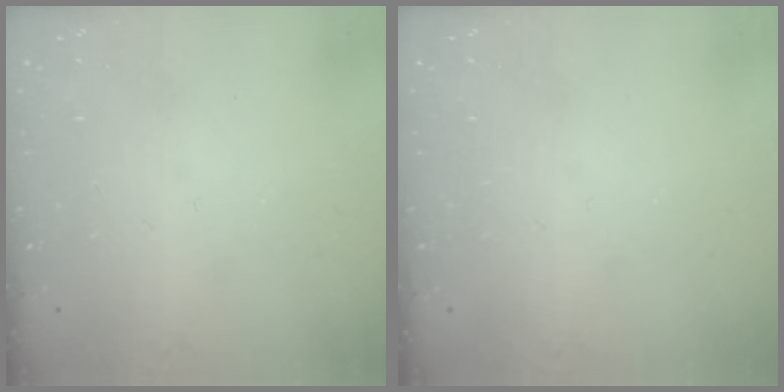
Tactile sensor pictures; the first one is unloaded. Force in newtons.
{"total": 0.0}